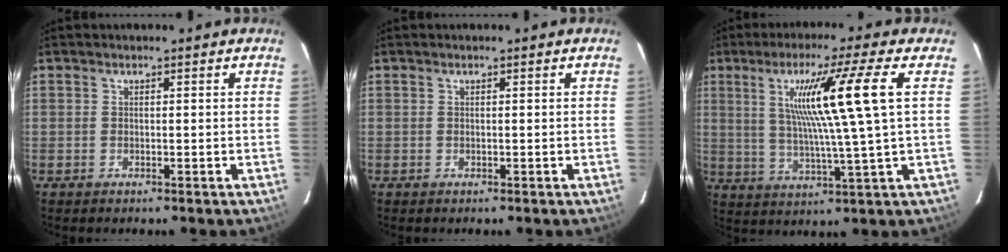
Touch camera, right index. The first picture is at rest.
{"total": 0.0}
{"total": 13.1, "force": [3.5, -2.1, 12.5], "torque": [-0.214, 0.004, 0.063]}